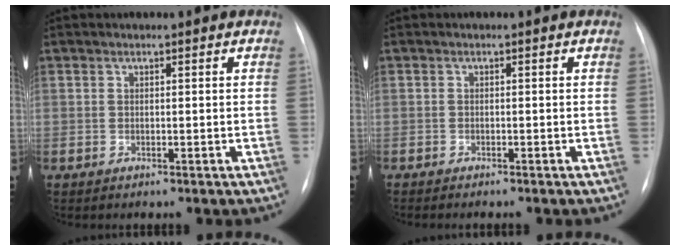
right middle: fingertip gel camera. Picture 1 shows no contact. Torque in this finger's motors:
{"motor_torque": [0.64, -0.57, 0.19, 0.02]}